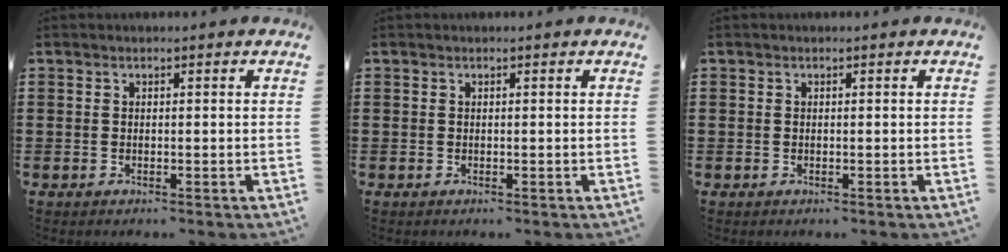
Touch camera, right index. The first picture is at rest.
{"total": 0.0}
{"total": 0.0}